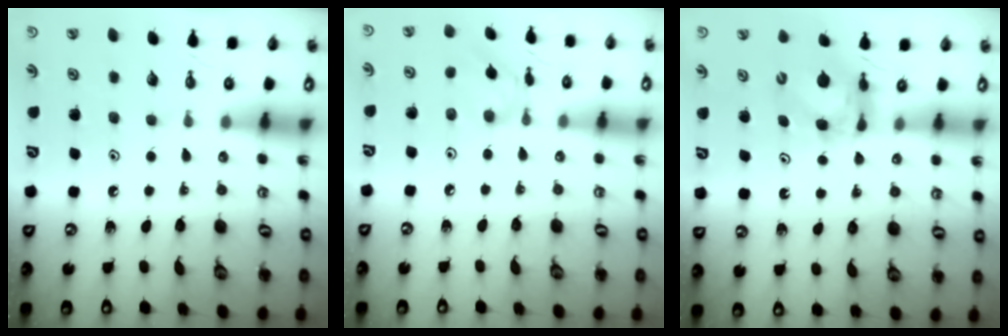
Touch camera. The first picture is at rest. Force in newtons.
{"total": 3.2, "press": 3.2, "slide": 0.4}
{"total": 6.4, "press": 6.3, "slide": 0.7}